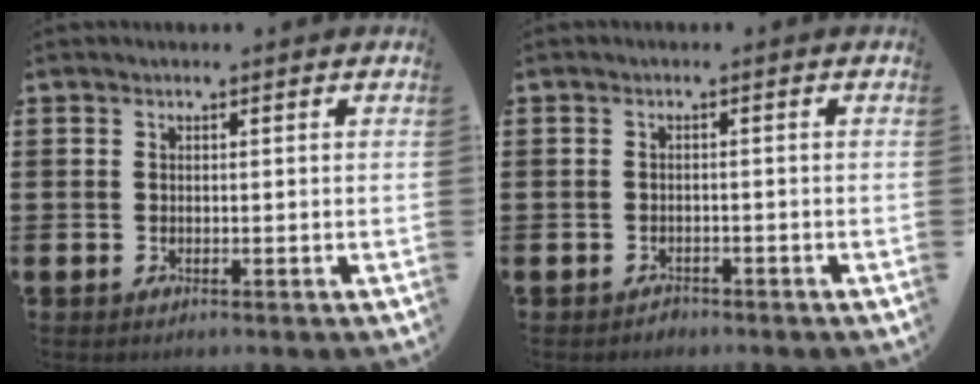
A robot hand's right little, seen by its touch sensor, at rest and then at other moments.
{"total": 0.8, "force": [-0.8, 0.3, 0.0], "torque": [-0.003, 0.001, -0.018]}